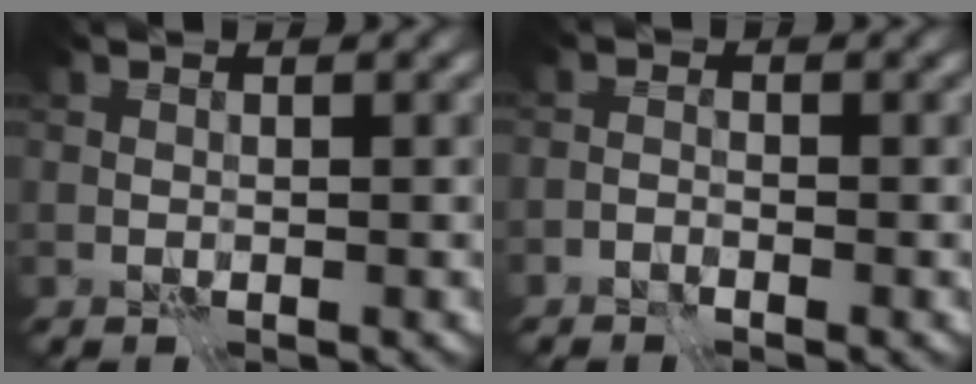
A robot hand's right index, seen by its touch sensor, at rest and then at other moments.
{"total": 1.0, "force": [-1.0, 0.0, 0.1], "torque": [0.006, 0.011, -0.023]}